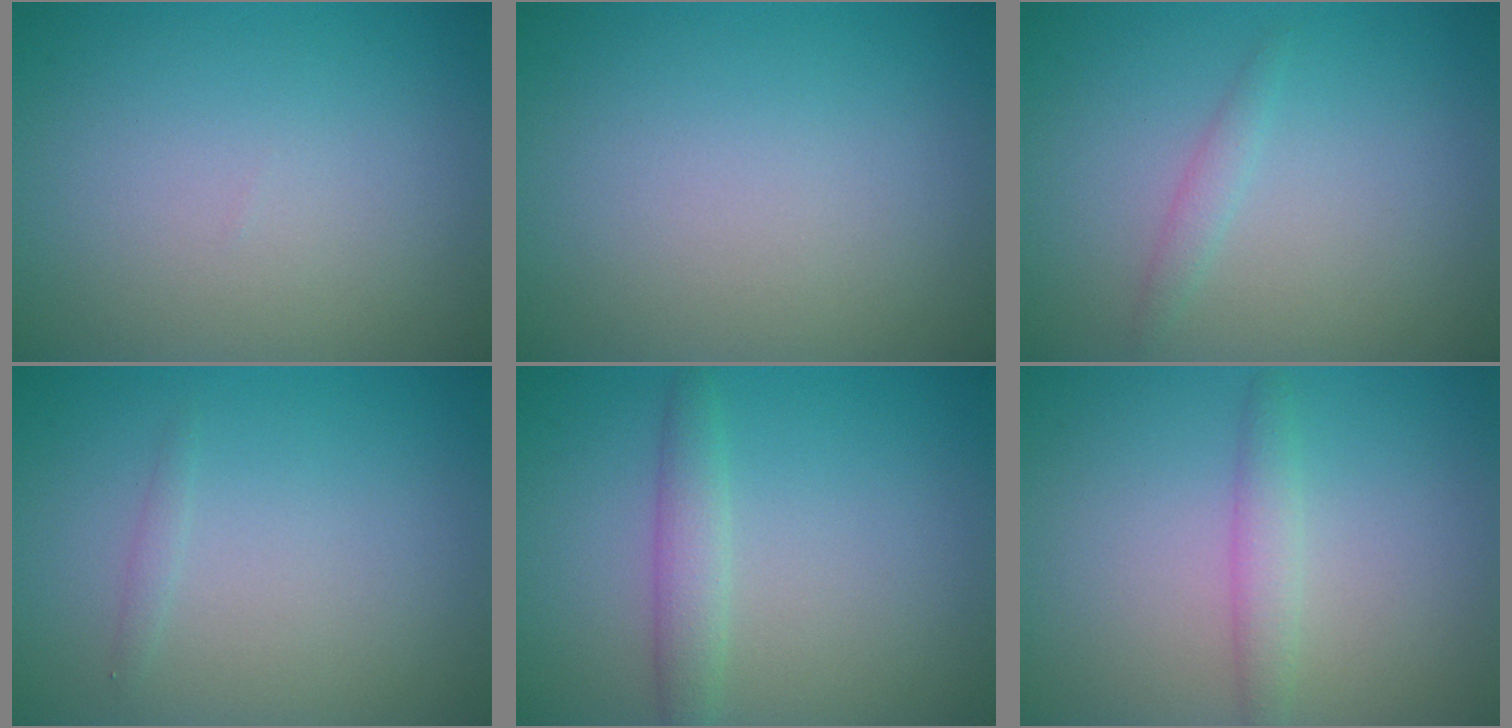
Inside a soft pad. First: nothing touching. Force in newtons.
{"total": 0.0}
{"total": 1.1, "press": 1.1, "slide": 0.1}
{"total": 0.6, "press": 0.6, "slide": 0.0}
{"total": 2.2, "press": 2.2, "slide": 0.0}
{"total": 1.8, "press": 1.8, "slide": 0.1}